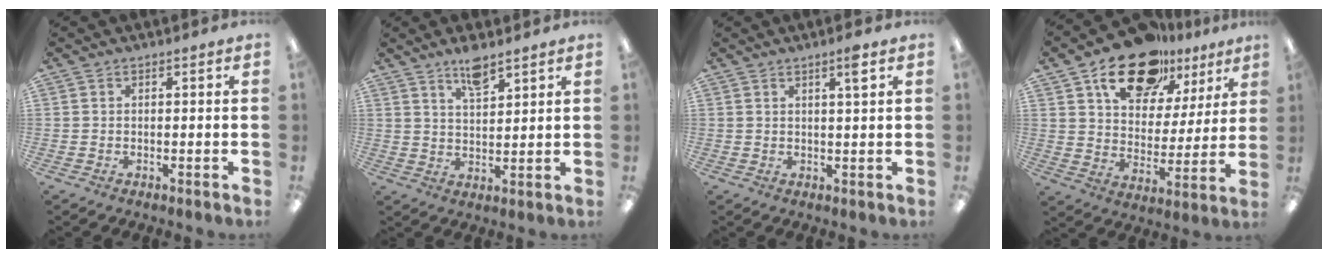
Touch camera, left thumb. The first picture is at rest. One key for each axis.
{"total": 6.2, "fx": 5.0, "fy": 1.7, "fz": 3.4, "tx": -0.055, "ty": -0.028, "tz": 0.085}
{"total": 3.4, "fx": 2.0, "fy": 0.2, "fz": 2.8, "tx": -0.053, "ty": -0.002, "tz": 0.031}
{"total": 18.9, "fx": 13.0, "fy": 10.2, "fz": 9.0, "tx": -0.145, "ty": -0.069, "tz": 0.229}